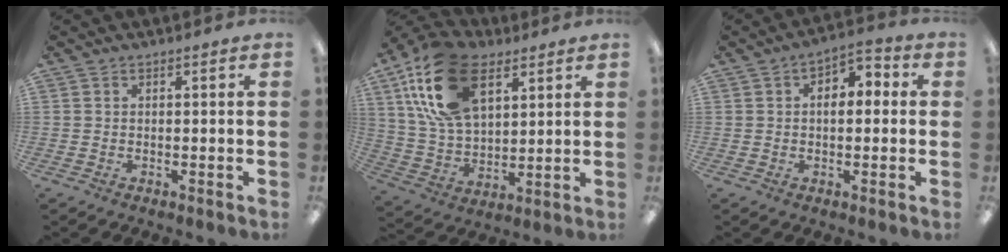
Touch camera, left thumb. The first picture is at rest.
{"total": 21.5, "force": [10.1, 12.8, 14.0], "torque": [-0.300, -0.016, 0.180]}
{"total": 5.3, "force": [0.4, 3.8, 3.7], "torque": [-0.047, 0.007, 0.003]}